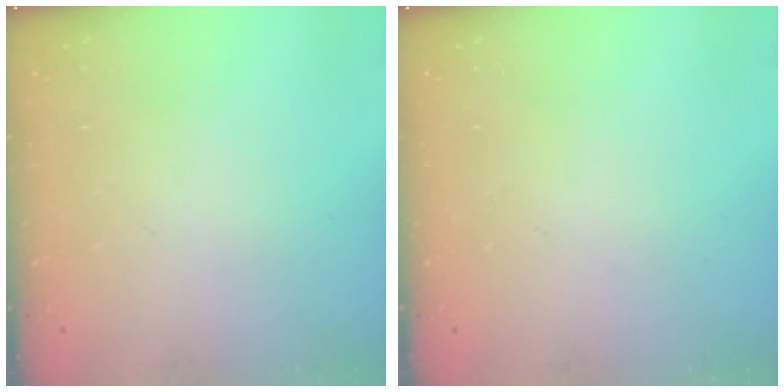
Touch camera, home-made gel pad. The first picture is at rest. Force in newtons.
{"total": 0.0}